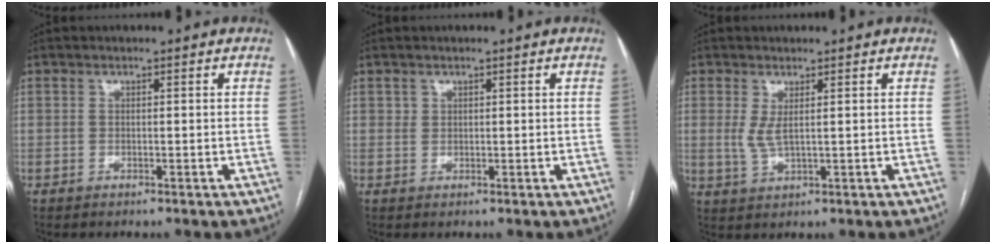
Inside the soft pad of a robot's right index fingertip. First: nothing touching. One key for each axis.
{"total": 0.7, "fx": 0.4, "fy": 0.6, "fz": 0.0, "tx": 0.010, "ty": 0.001, "tz": 0.004}
{"total": 2.8, "fx": 0.7, "fy": 0.6, "fz": 2.7, "tx": -0.064, "ty": -0.005, "tz": 0.022}